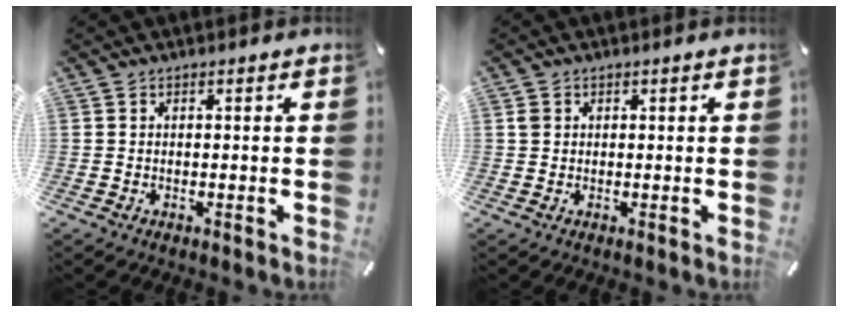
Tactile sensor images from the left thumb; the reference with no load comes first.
{"total": 1.4, "force": [0.4, 1.3, 0.4], "torque": [-0.001, 0.001, 0.005]}